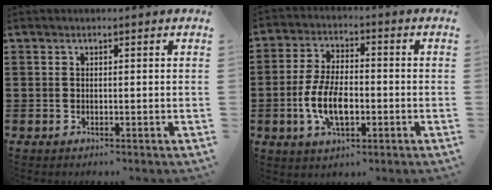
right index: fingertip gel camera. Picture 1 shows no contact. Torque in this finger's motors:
{"motor_torque": [1.07, 1.06, 0.33, 0.02]}